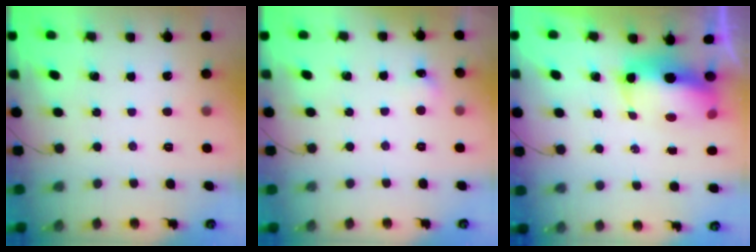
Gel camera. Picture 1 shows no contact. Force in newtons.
{"total": 4.5, "press": 4.3, "slide": 1.3}
{"total": 10.2, "press": 9.9, "slide": 2.2}